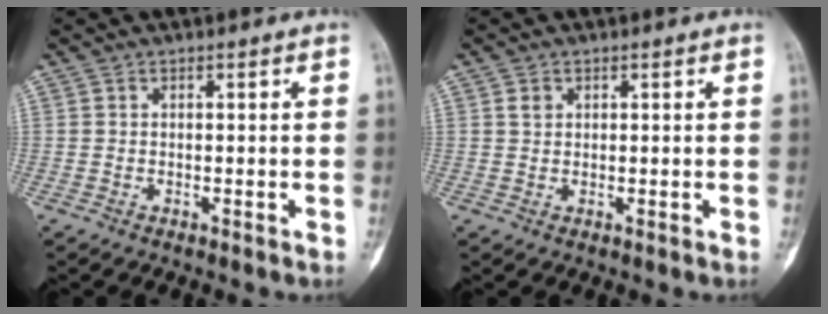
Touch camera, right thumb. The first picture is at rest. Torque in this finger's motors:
{"motor_torque": [-0.34, 0.26, -0.04, 0.09, 0.00]}